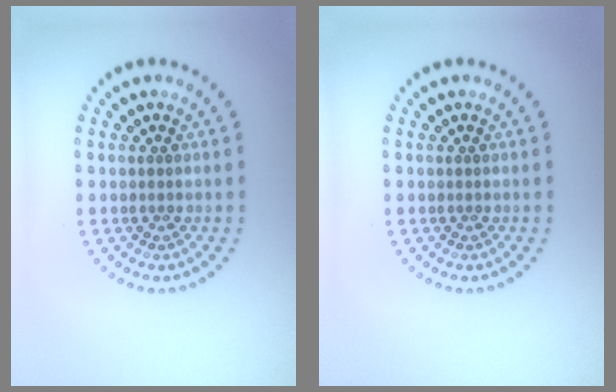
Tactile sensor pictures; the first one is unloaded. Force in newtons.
{"total": 0.0}